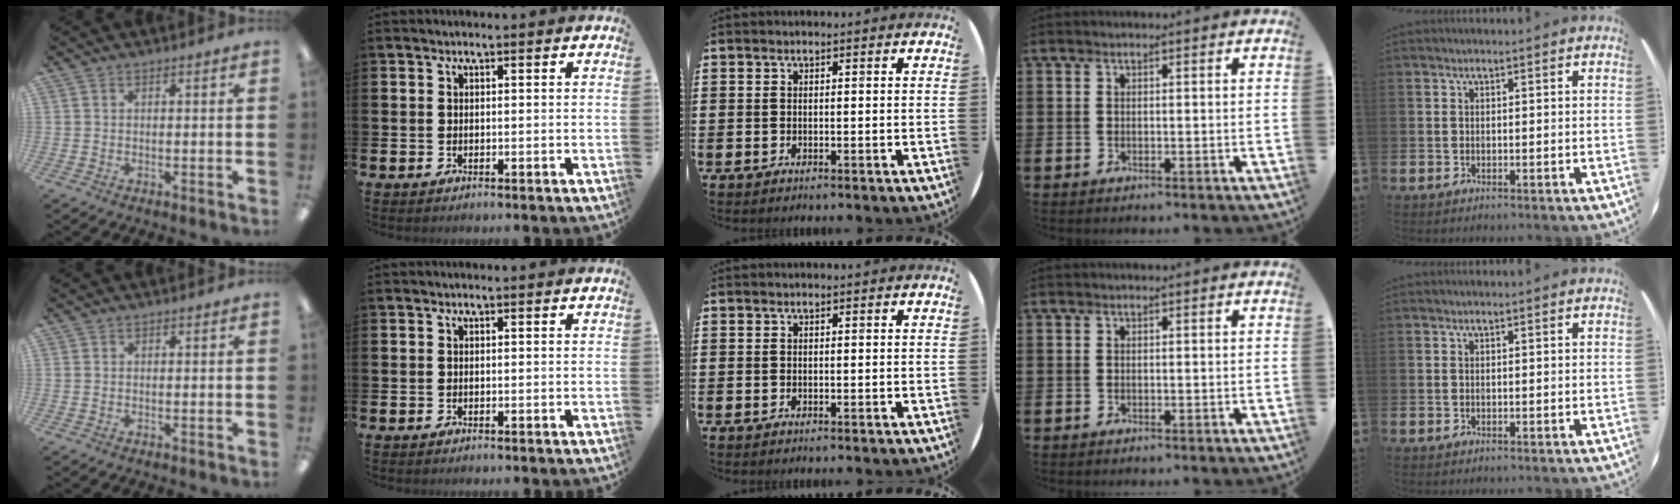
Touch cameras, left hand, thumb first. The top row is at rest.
{}